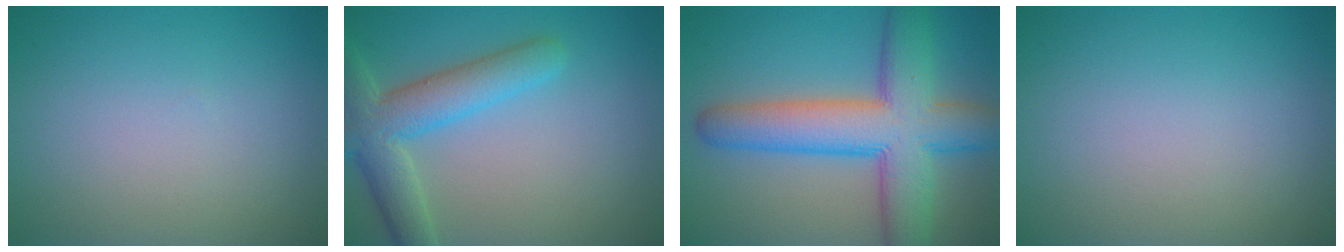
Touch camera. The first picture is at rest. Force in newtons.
{"total": 6.0, "press": 6.0, "slide": 0.4}
{"total": 10.3, "press": 10.3, "slide": 0.3}
{"total": 0.0}